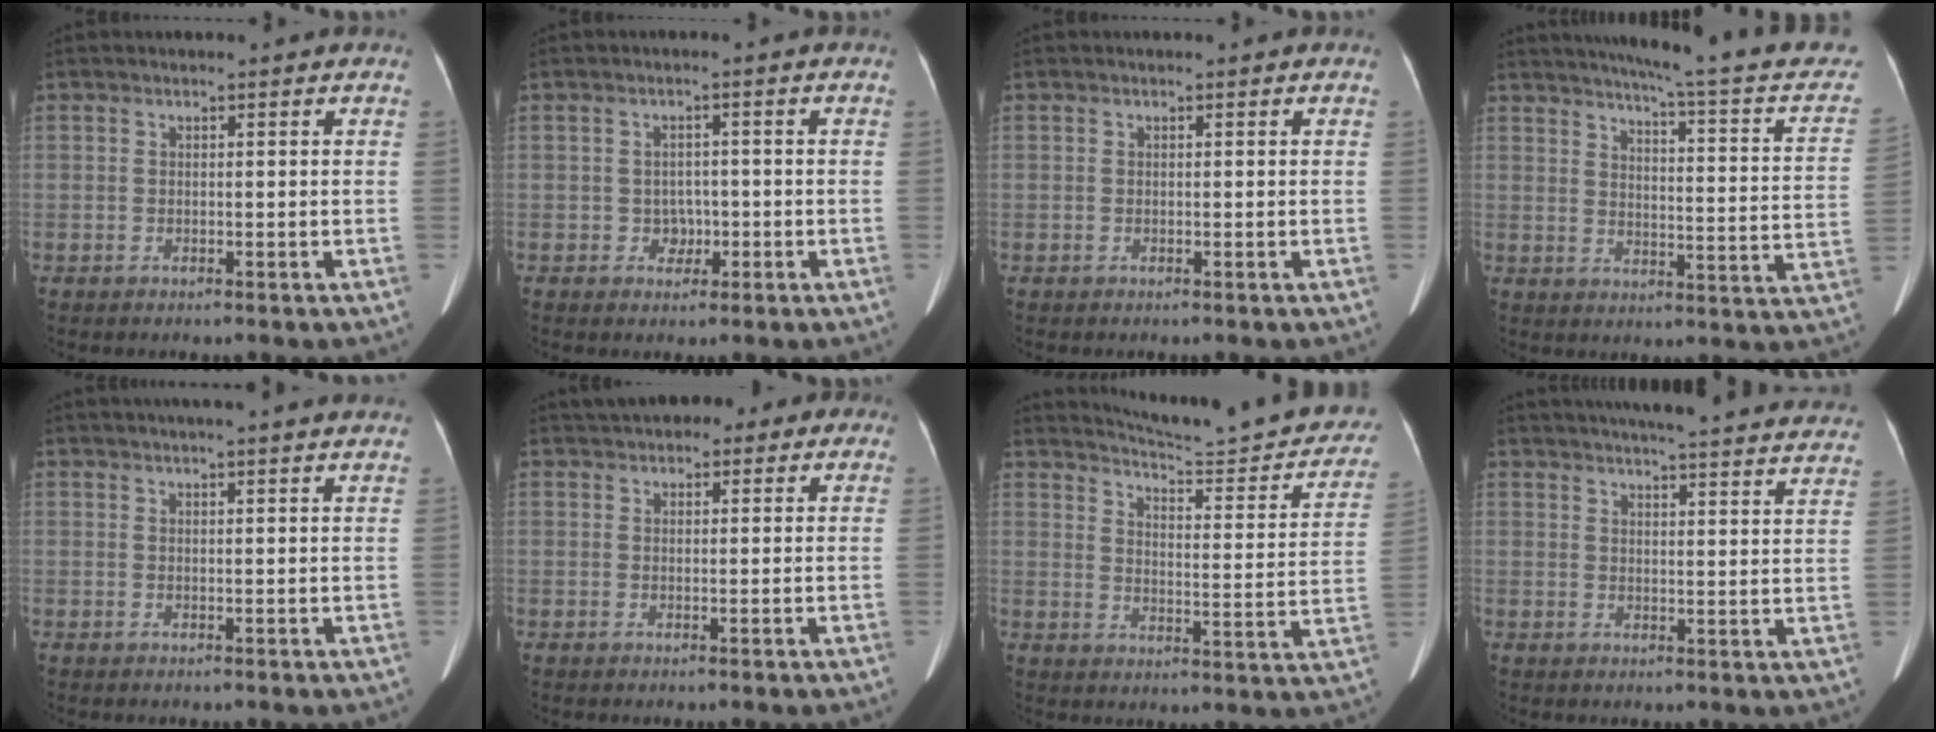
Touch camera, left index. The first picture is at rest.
{"total": 2.3, "force": [-0.8, 2.0, 0.9], "torque": [-0.007, 0.007, -0.009]}
{"total": 0.0}
{"total": 21.8, "force": [18.4, 1.2, 11.6], "torque": [-0.151, -0.037, 0.212]}
{"total": 10.0, "force": [8.7, 0.1, 4.8], "torque": [-0.067, 0.029, 0.096]}
{"total": 6.6, "force": [4.5, 3.7, 3.1], "torque": [-0.032, 0.038, 0.060]}
{"total": 21.5, "force": [19.8, 1.7, 8.1], "torque": [-0.103, -0.070, 0.241]}
{"total": 29.8, "force": [27.8, 2.7, 10.5], "torque": [-0.154, -0.053, 0.320]}